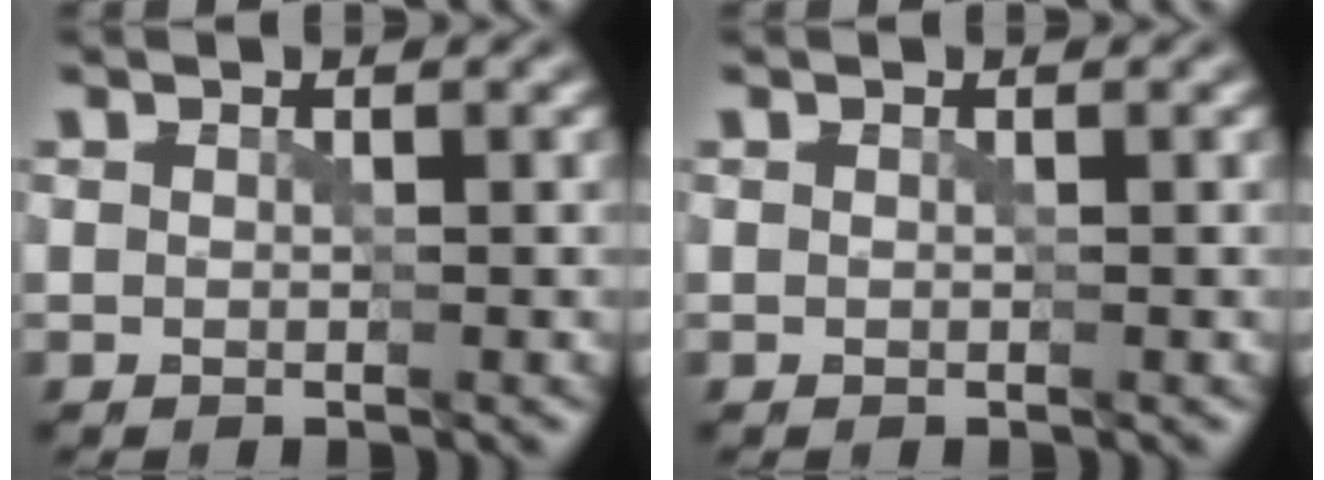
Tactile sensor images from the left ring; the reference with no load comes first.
{"total": 0.0}